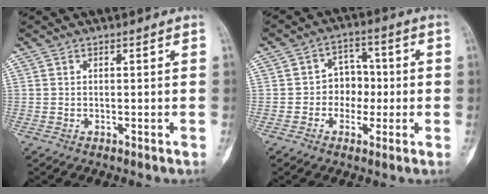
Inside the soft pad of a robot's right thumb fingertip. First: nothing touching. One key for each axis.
{"total": 6.5, "fx": -0.7, "fy": 5.4, "fz": 3.6, "tx": -0.007, "ty": 0.019, "tz": -0.022}